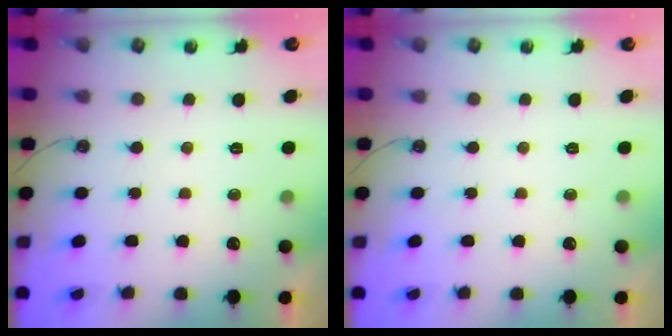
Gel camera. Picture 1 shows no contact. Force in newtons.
{"total": 0.0}